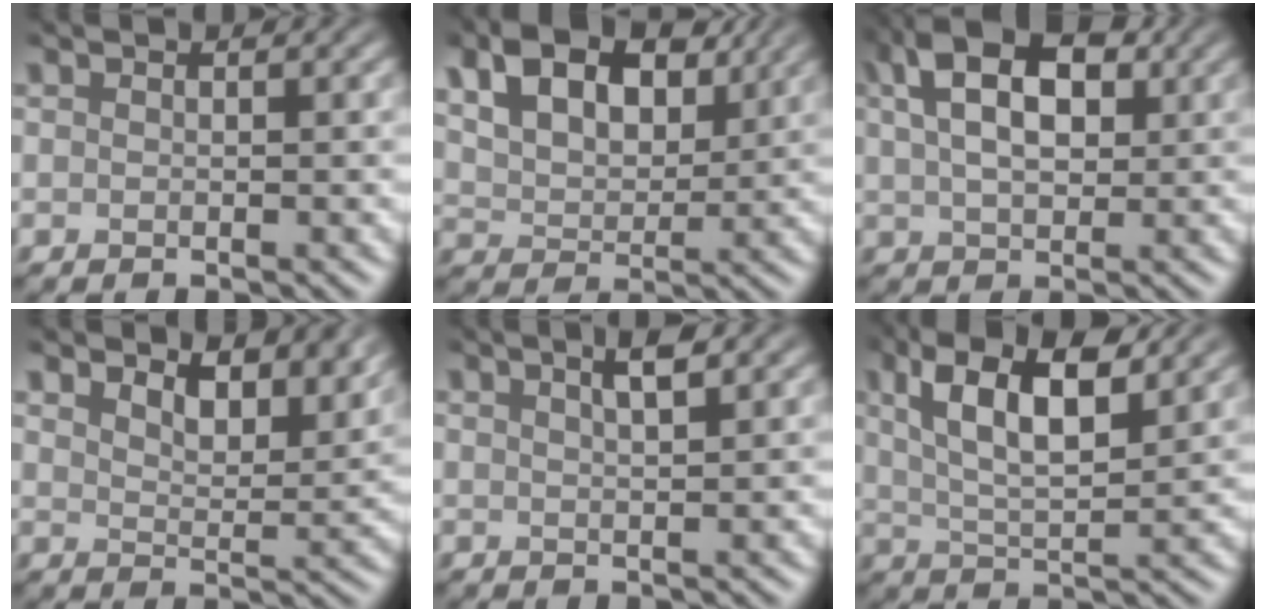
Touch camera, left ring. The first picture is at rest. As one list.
[{"total": 7.8, "force": [3.6, 4.6, 5.1], "torque": [-0.104, 0.011, 0.056]}, {"total": 8.0, "force": [2.9, 4.4, 6.0], "torque": [-0.115, 0.033, 0.041]}, {"total": 4.9, "force": [3.9, 1.8, 2.3], "torque": [-0.049, -0.002, 0.051]}, {"total": 1.9, "force": [1.1, 0.1, 1.5], "torque": [-0.027, 0.009, 0.019]}, {"total": 7.9, "force": [3.7, 2.8, 6.4], "torque": [-0.116, 0.014, 0.061]}]